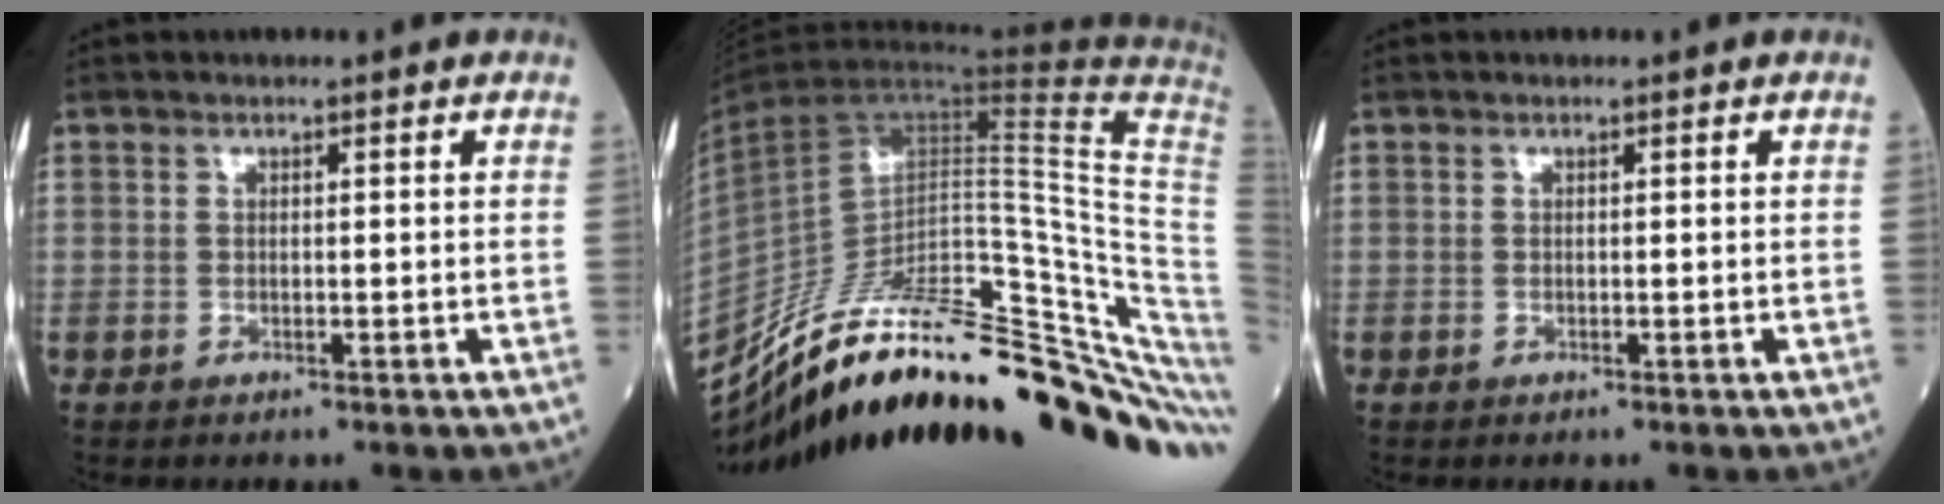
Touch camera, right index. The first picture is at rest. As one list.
[{"total": 34.5, "force": [-25.1, 6.2, 22.9], "torque": [-0.242, 0.000, -0.361]}, {"total": 0.0}]